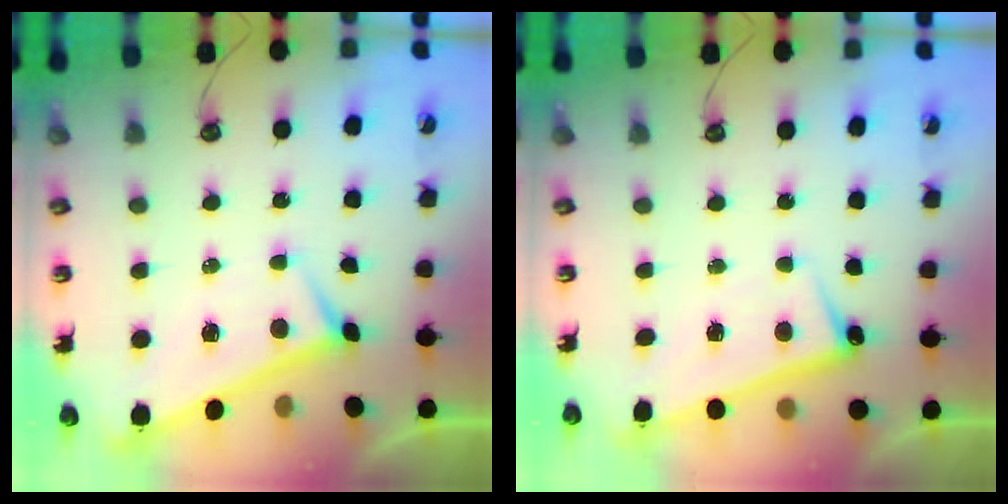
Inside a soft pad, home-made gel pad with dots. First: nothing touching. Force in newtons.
{"total": 2.1, "press": 2.1, "slide": 0.5}